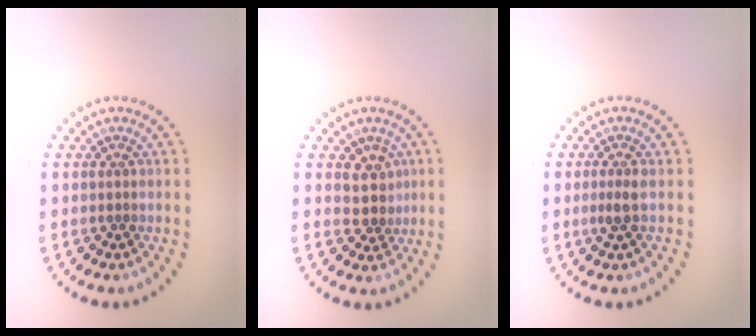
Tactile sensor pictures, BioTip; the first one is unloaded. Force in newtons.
{"total": 2.4, "press": 2.0, "slide": 1.3}
{"total": 1.3, "press": 1.0, "slide": 0.8}